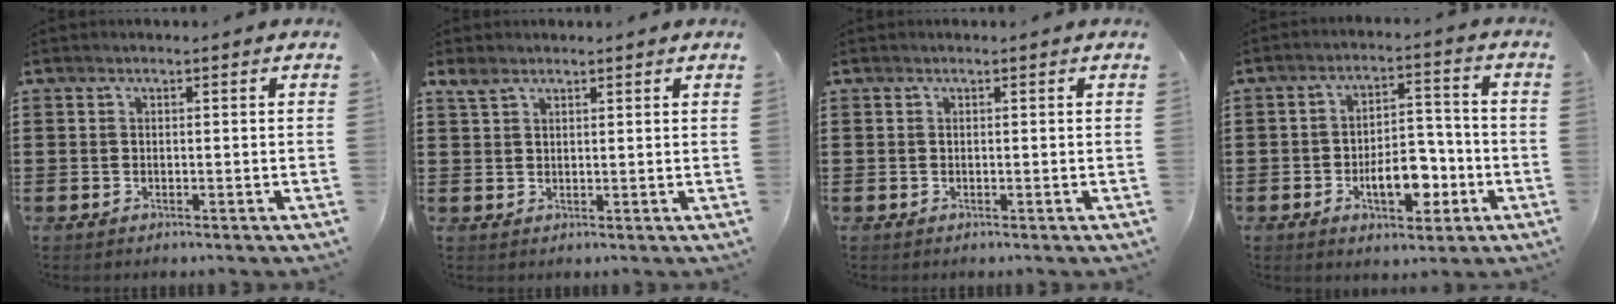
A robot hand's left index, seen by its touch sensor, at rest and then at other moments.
{"total": 2.4, "force": [1.8, 1.2, 1.1], "torque": [-0.027, 0.004, 0.035]}
{"total": 0.0}
{"total": 8.1, "force": [-2.9, 4.3, 6.3], "torque": [-0.086, 0.003, -0.055]}